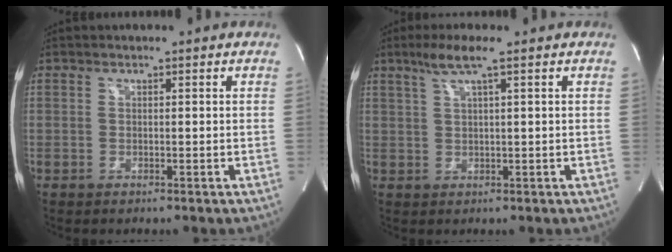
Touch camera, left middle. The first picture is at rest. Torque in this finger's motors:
{"motor_torque": [0.49, -0.30, 0.00, 0.04]}